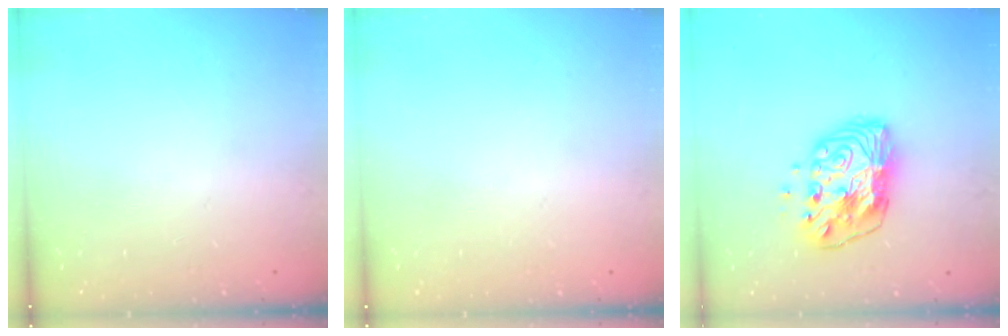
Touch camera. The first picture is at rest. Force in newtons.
{"total": 0.0}
{"total": 12.2, "press": 12.1, "slide": 1.1}